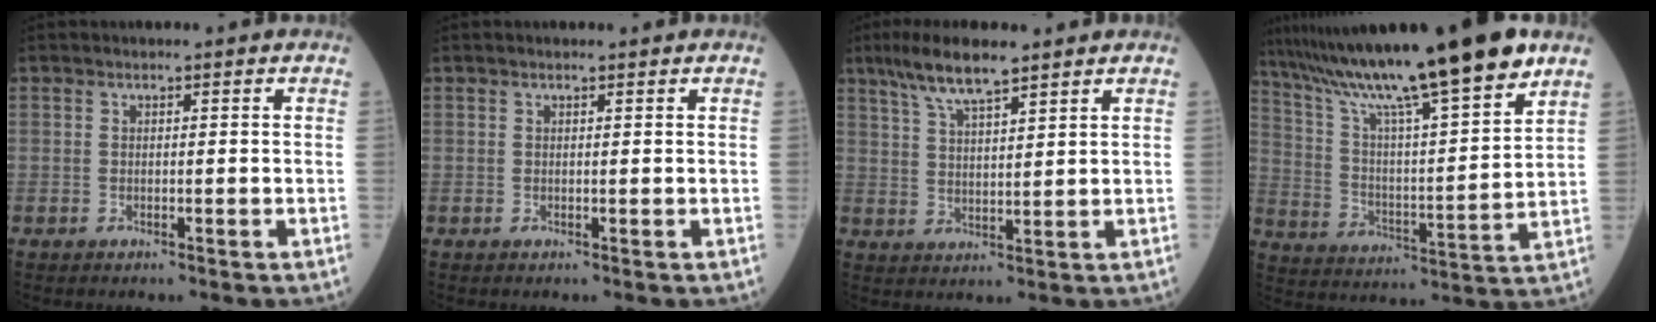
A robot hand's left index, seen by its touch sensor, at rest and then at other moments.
{"total": 0.6, "force": [0.6, 0.1, 0.2], "torque": [-0.008, 0.005, 0.009]}
{"total": 7.9, "force": [5.9, 1.1, 5.1], "torque": [-0.104, 0.015, 0.109]}
{"total": 22.0, "force": [17.2, 0.7, 13.7], "torque": [-0.231, 0.006, 0.284]}